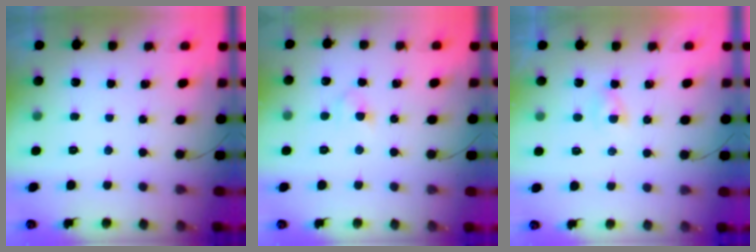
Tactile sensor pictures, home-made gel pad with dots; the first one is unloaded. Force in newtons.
{"total": 3.6, "press": 3.3, "slide": 1.3}
{"total": 1.3, "press": 1.1, "slide": 0.8}